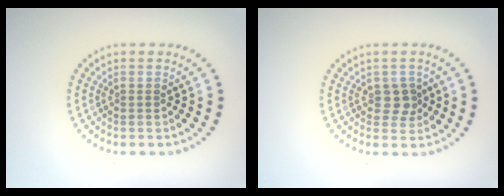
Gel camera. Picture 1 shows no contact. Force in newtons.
{"total": 1.7, "press": 1.6, "slide": 0.6}